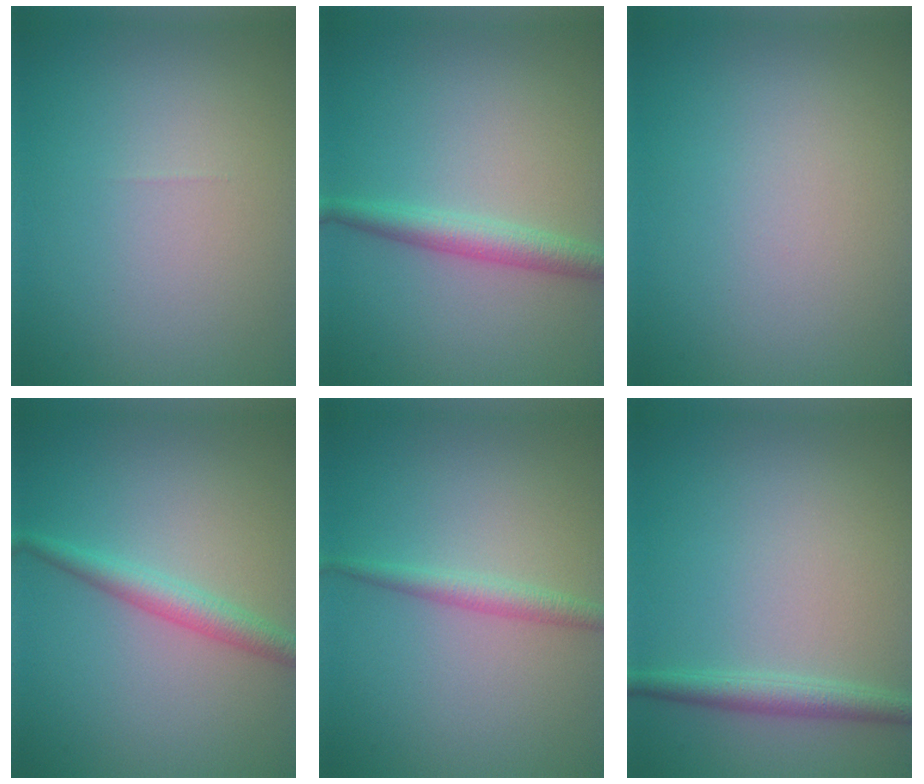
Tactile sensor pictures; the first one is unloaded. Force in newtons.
{"total": 2.7, "press": 2.7, "slide": 0.0}
{"total": 0.0}
{"total": 2.5, "press": 2.5, "slide": 0.1}
{"total": 1.7, "press": 1.7, "slide": 0.0}
{"total": 2.2, "press": 2.2, "slide": 0.1}